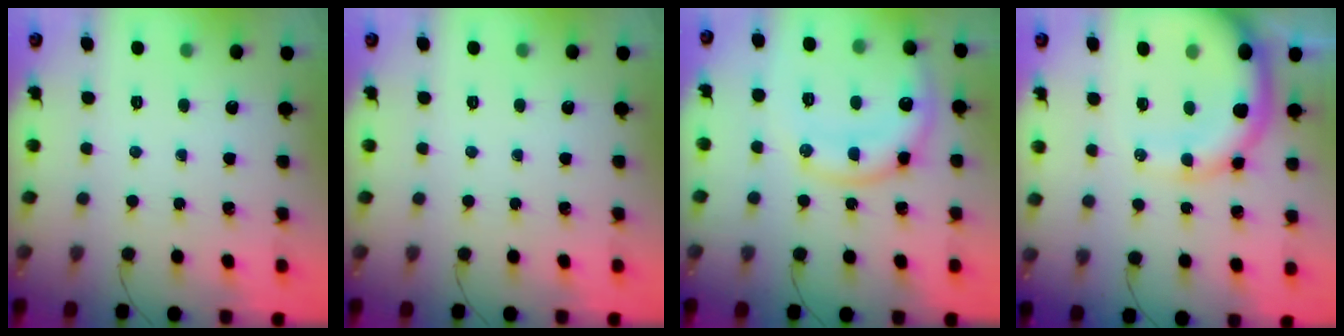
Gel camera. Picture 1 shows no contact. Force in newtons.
{"total": 0.0}
{"total": 16.3, "press": 16.2, "slide": 1.7}
{"total": 15.1, "press": 14.6, "slide": 3.8}